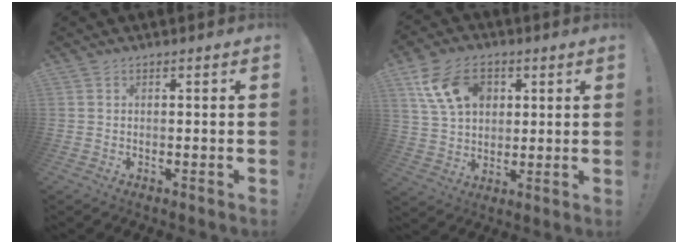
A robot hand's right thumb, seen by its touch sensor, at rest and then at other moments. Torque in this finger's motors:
{"motor_torque": [0.10, 0.24, 0.35, 0.50, 0.03]}